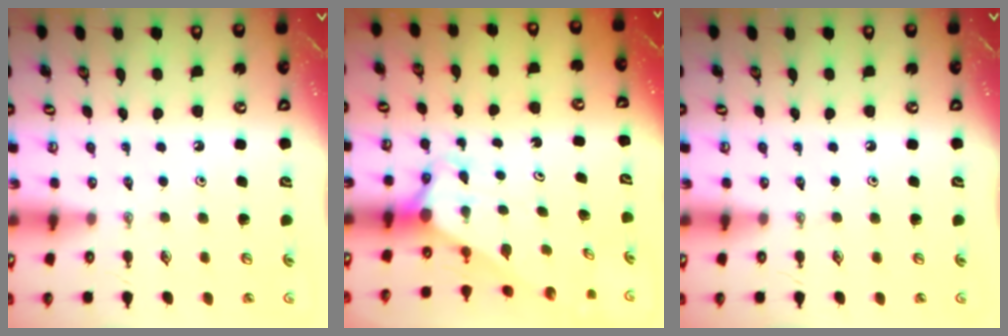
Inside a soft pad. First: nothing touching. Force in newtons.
{"total": 2.8, "press": 2.8, "slide": 0.0}
{"total": 0.0}